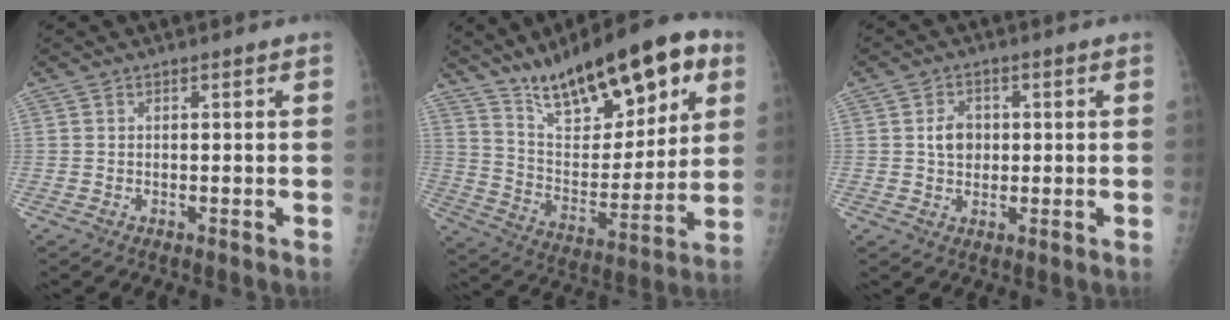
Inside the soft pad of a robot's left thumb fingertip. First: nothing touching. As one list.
[{"total": 23.9, "force": [14.1, 9.4, 16.9], "torque": [-0.215, -0.046, 0.238]}, {"total": 4.2, "force": [0.4, 3.4, 2.4], "torque": [-0.025, 0.001, 0.004]}]